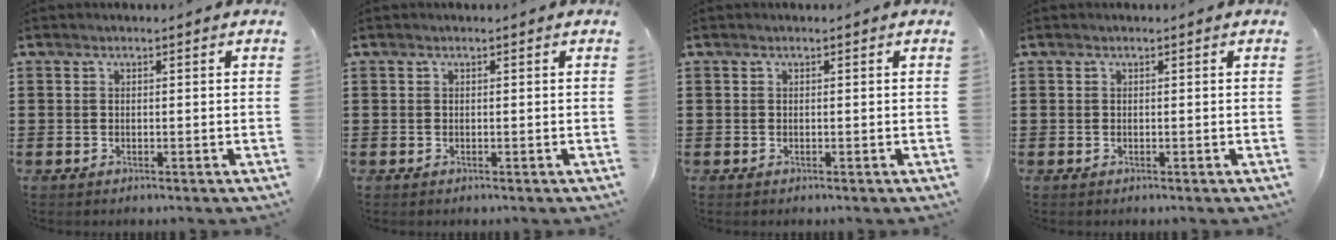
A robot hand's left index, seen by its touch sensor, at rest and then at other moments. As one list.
[{"total": 0.0}, {"total": 0.0}, {"total": 0.0}]